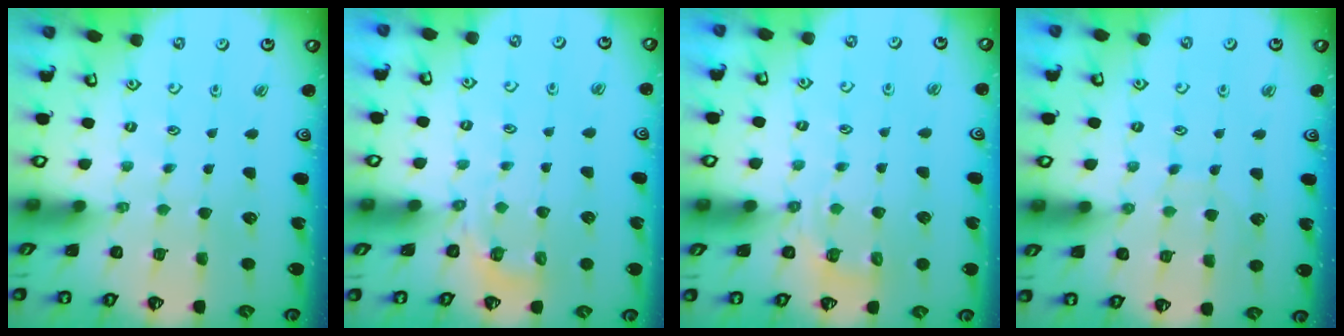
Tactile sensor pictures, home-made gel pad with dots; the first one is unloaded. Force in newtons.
{"total": 2.3, "press": 1.4, "slide": 1.8}
{"total": 3.6, "press": 3.1, "slide": 1.8}
{"total": 6.5, "press": 6.5, "slide": 0.5}